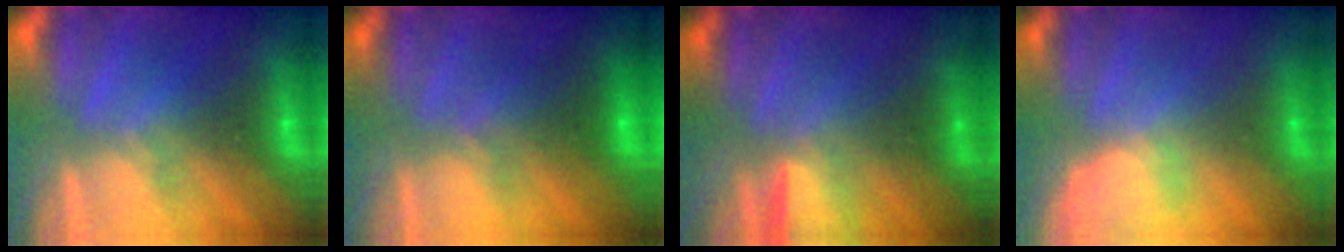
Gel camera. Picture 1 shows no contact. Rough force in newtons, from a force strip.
{"total": 6.8}
{"total": 1.6}
{"total": 2.9}